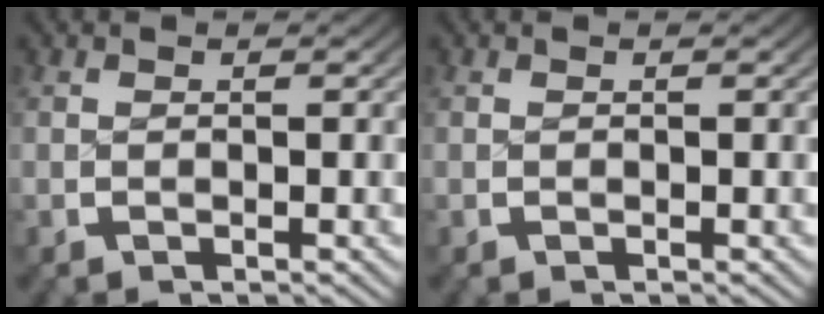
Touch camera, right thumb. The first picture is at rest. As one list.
[{"total": 0.0}]